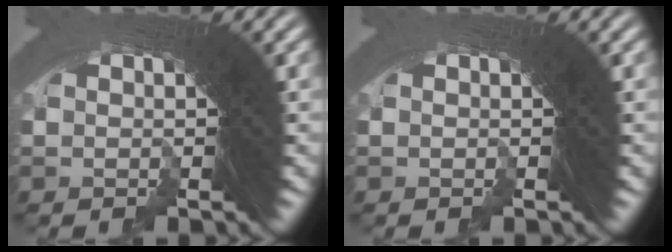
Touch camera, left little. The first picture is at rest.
{"total": 0.0}